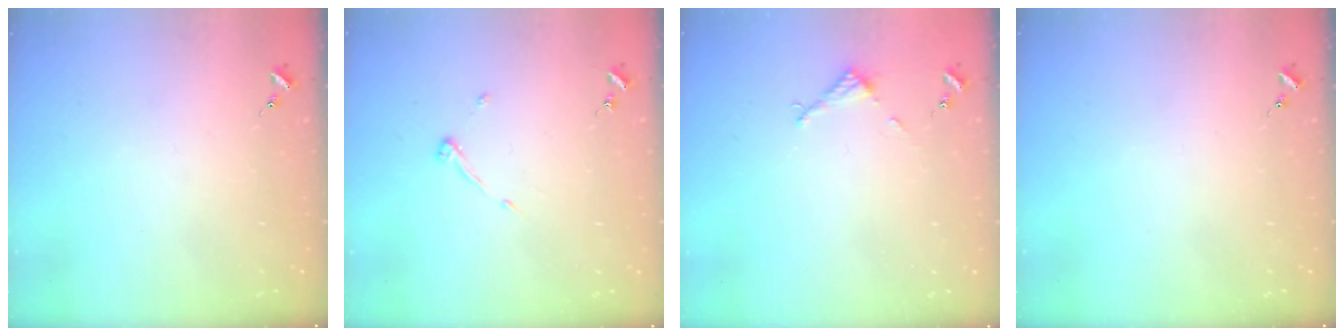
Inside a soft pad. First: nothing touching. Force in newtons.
{"total": 3.9, "press": 3.9, "slide": 0.4}
{"total": 2.7, "press": 2.7, "slide": 0.2}
{"total": 0.0}